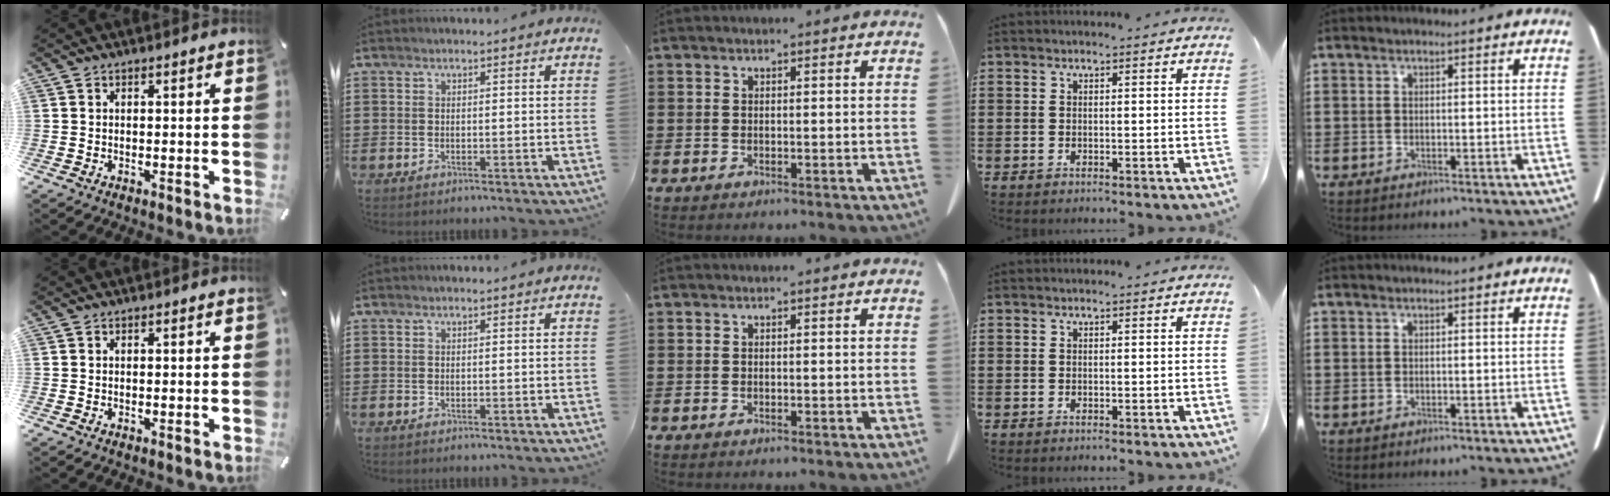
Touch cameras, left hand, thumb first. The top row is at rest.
{}